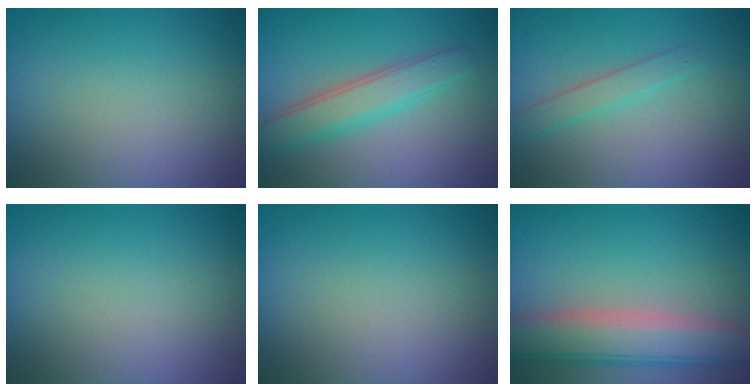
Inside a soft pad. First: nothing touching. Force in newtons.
{"total": 3.6, "press": 3.6, "slide": 0.1}
{"total": 1.6, "press": 1.6, "slide": 0.2}
{"total": 0.0}
{"total": 0.0}
{"total": 6.0, "press": 5.9, "slide": 0.5}